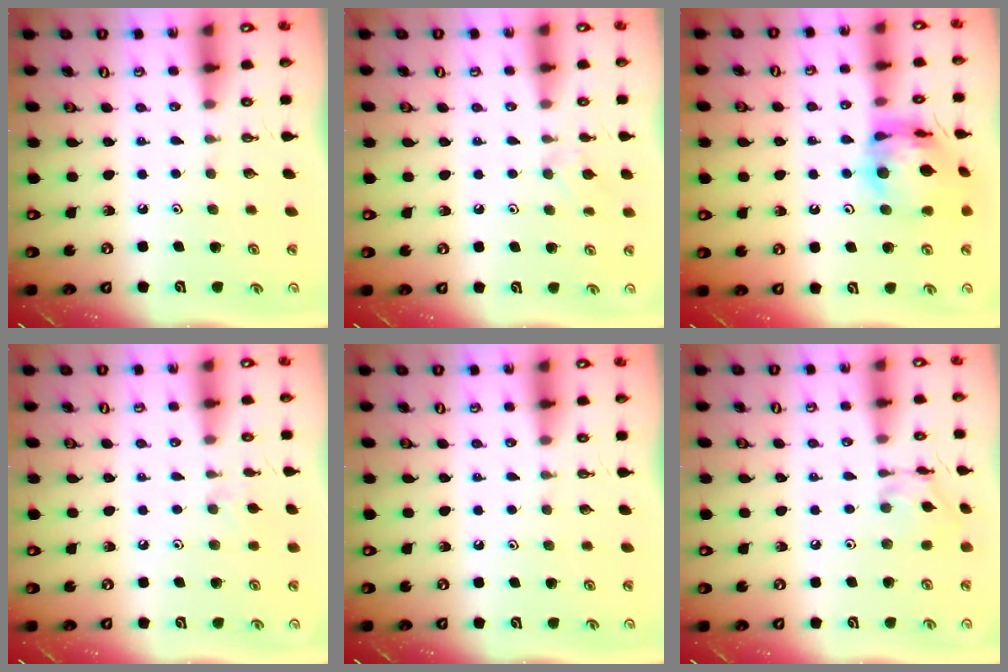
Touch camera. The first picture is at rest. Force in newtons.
{"total": 5.4, "press": 5.4, "slide": 0.8}
{"total": 13.5, "press": 13.4, "slide": 1.6}
{"total": 4.1, "press": 4.0, "slide": 0.6}
{"total": 0.0}
{"total": 9.8, "press": 9.8, "slide": 0.6}